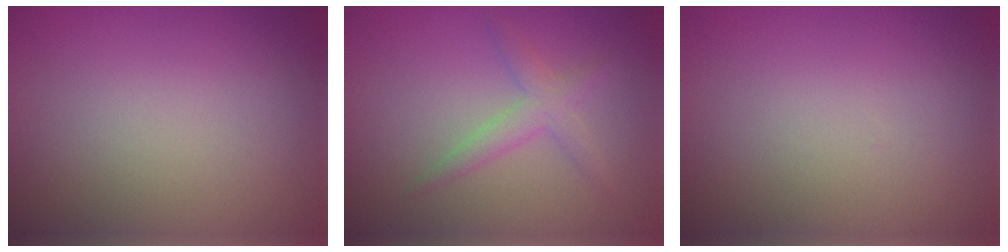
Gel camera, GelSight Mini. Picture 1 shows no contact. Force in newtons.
{"total": 2.2, "press": 2.2, "slide": 0.1}
{"total": 0.0}